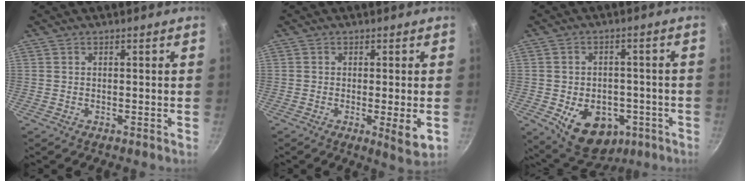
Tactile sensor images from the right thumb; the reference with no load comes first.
{"total": 5.1, "force": [-0.8, 1.0, 4.9], "torque": [-0.078, -0.017, -0.010]}
{"total": 13.5, "force": [-4.5, 9.6, 8.2], "torque": [-0.087, 0.011, -0.050]}